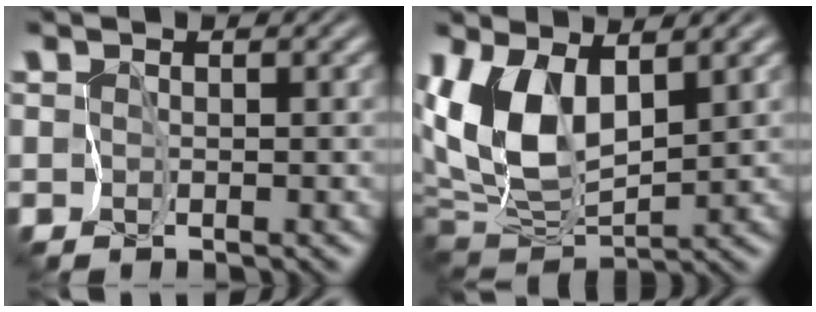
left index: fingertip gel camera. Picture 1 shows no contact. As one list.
[{"total": 8.1, "force": [2.4, 4.1, 6.6], "torque": [-0.149, -0.002, 0.041]}]